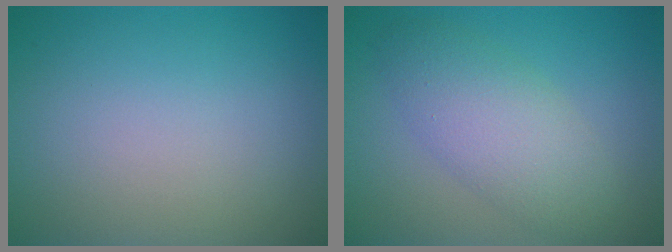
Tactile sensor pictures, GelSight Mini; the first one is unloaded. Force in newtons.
{"total": 4.7, "press": 4.7, "slide": 0.0}